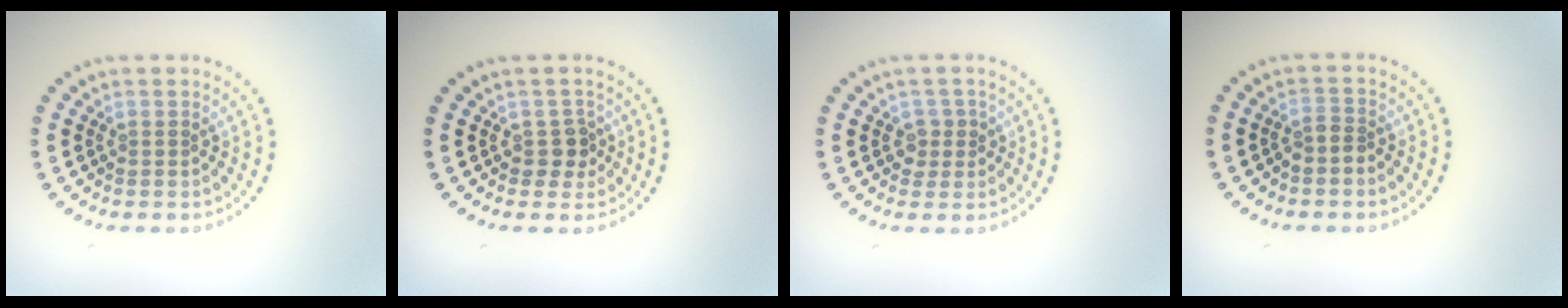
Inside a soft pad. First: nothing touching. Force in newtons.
{"total": 1.7, "press": 1.5, "slide": 1.0}
{"total": 1.5, "press": 1.3, "slide": 0.7}
{"total": 1.5, "press": 1.1, "slide": 1.0}